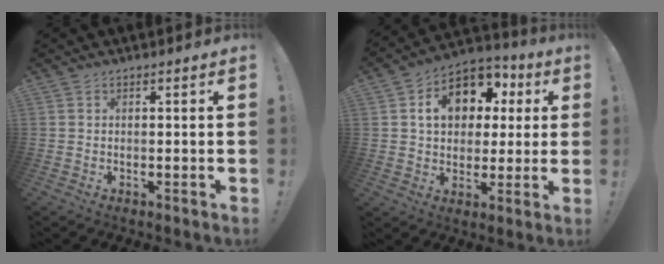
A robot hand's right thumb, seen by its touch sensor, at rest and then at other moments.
{"total": 14.7, "force": [4.9, 11.0, 8.4], "torque": [-0.119, -0.017, 0.091]}